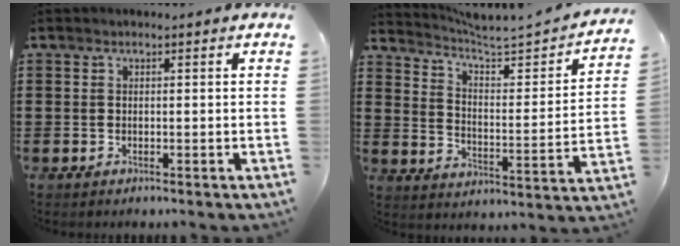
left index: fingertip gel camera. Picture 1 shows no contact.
{"total": 3.7, "force": [3.4, 0.2, 1.4], "torque": [-0.050, -0.033, 0.047]}